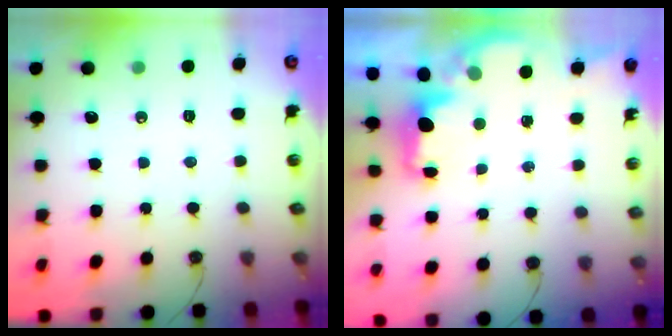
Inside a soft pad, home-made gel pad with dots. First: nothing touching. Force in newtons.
{"total": 2.0, "press": 1.8, "slide": 0.7}